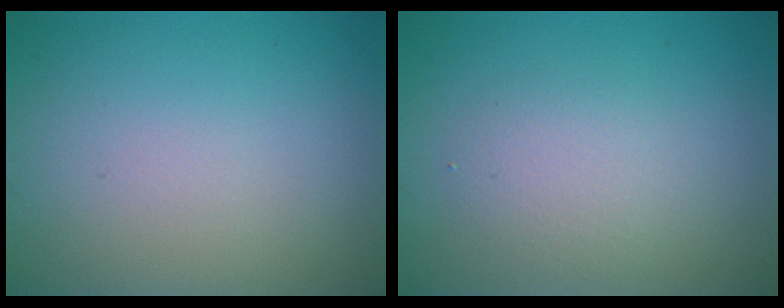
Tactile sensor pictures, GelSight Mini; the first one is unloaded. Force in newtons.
{"total": 2.3, "press": 2.3, "slide": 0.1}